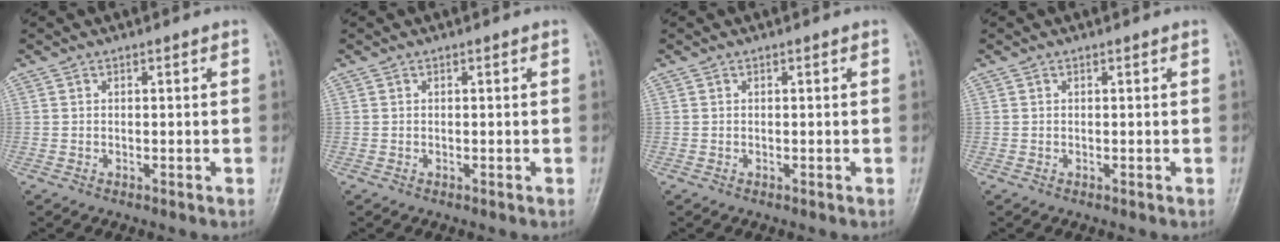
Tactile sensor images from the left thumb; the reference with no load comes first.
{"total": 0.0}
{"total": 0.0}
{"total": 0.0}